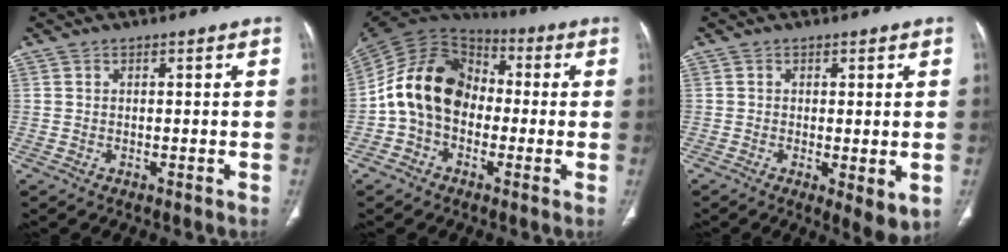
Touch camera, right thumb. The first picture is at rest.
{"total": 15.4, "force": [-1.5, 11.6, 10.0], "torque": [-0.166, 0.044, -0.040]}
{"total": 5.1, "force": [-0.9, 1.8, 4.7], "torque": [-0.075, -0.018, -0.013]}